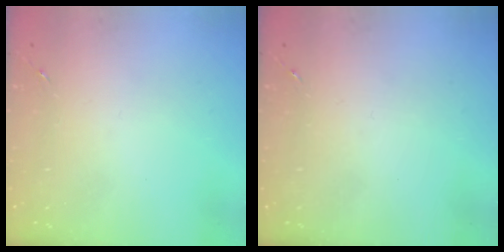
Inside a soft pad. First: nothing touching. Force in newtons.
{"total": 0.0}